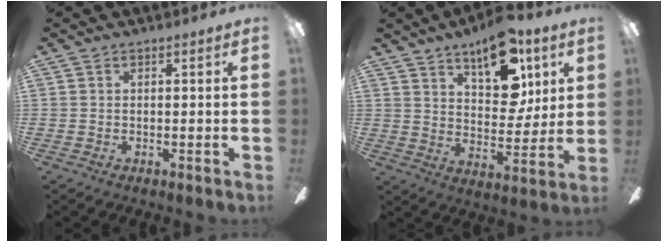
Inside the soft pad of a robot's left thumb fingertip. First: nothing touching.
{"total": 17.7, "force": [10.8, 8.6, 11.0], "torque": [-0.154, -0.053, 0.185]}